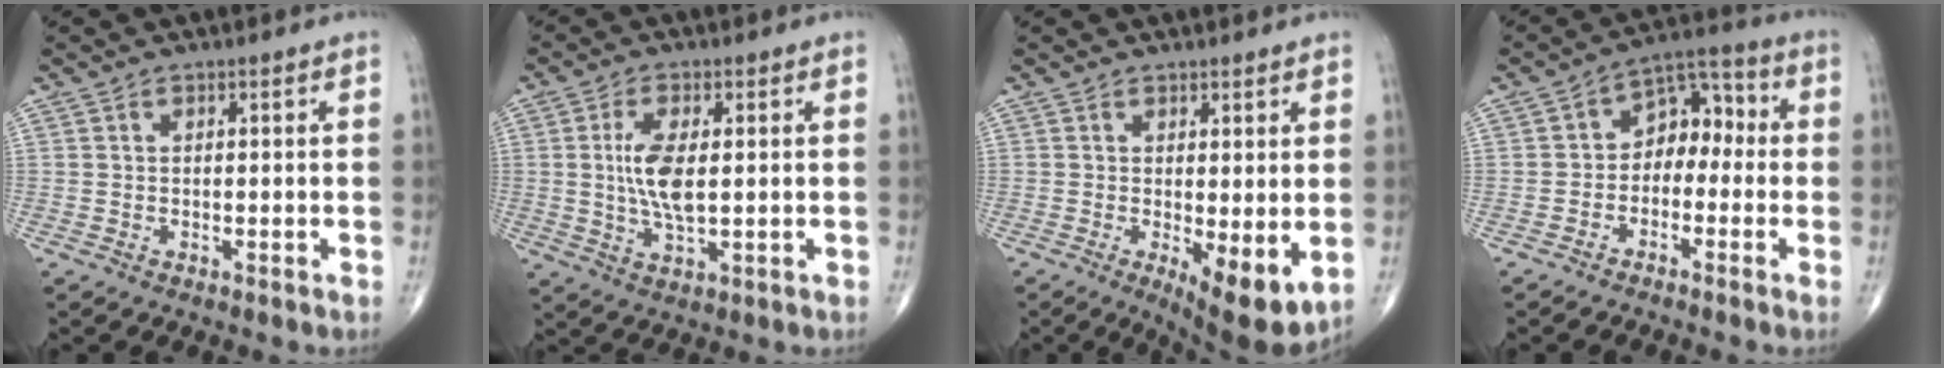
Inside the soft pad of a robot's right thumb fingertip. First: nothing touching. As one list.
[{"total": 7.8, "force": [0.7, 3.1, 7.1], "torque": [-0.145, -0.010, 0.015]}, {"total": 8.8, "force": [-0.7, 2.9, 8.3], "torque": [-0.112, -0.021, -0.001]}, {"total": 8.1, "force": [-1.2, 5.7, 5.7], "torque": [-0.050, 0.046, -0.038]}]